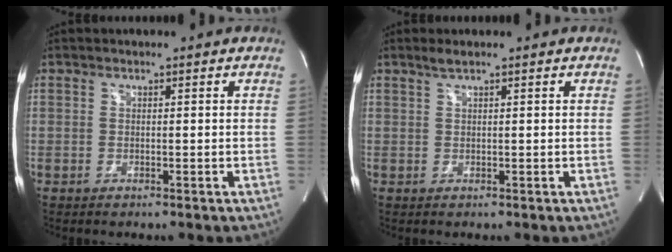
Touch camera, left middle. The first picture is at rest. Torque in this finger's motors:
{"motor_torque": [0.16, -0.08, -0.02, 0.01]}